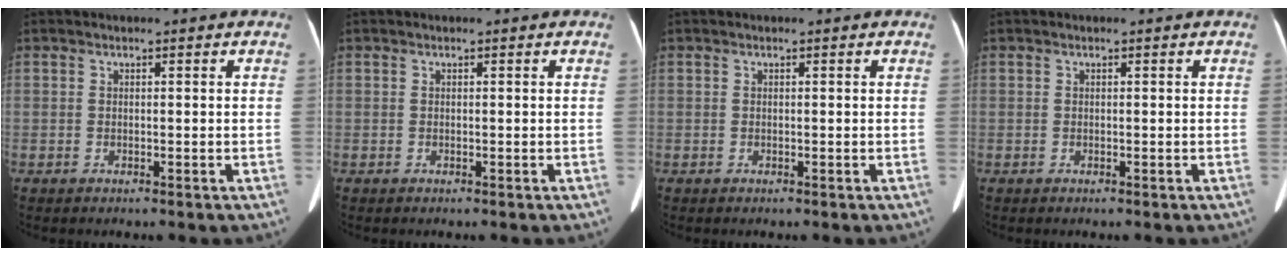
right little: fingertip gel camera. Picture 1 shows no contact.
{"total": 0.0}
{"total": 0.0}
{"total": 0.0}